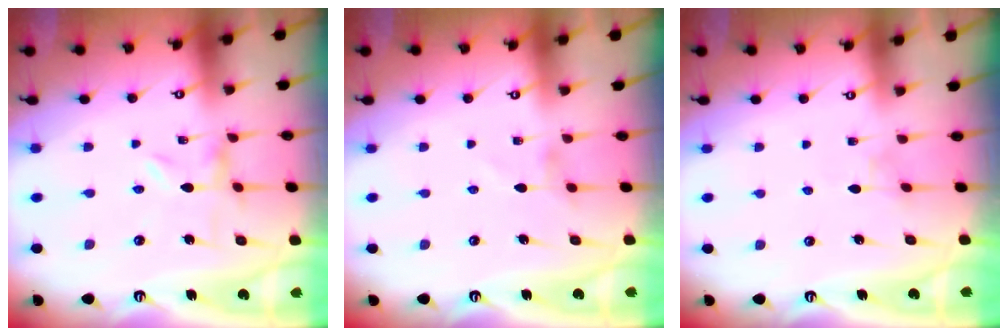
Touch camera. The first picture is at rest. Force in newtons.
{"total": 2.5, "press": 2.5, "slide": 0.4}
{"total": 2.3, "press": 2.3, "slide": 0.3}